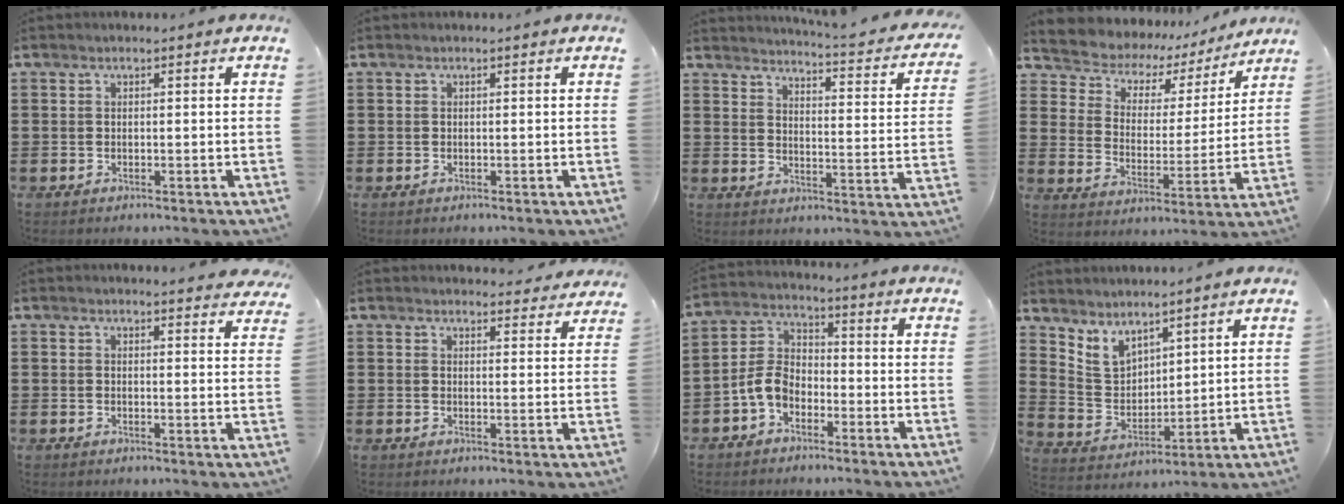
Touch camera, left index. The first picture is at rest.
{"total": 0.0}
{"total": 3.3, "force": [3.0, -0.4, 1.3], "torque": [-0.029, -0.039, 0.039]}
{"total": 4.5, "force": [3.5, 2.8, 0.2], "torque": [-0.038, -0.029, 0.055]}
{"total": 2.4, "force": [2.3, 0.2, 0.4], "torque": [-0.006, -0.007, 0.043]}
{"total": 3.1, "force": [3.0, 0.5, 0.4], "torque": [-0.009, -0.012, 0.054]}
{"total": 5.8, "force": [-3.4, 3.5, 3.1], "torque": [-0.093, 0.005, -0.078]}
{"total": 4.8, "force": [4.1, 2.5, 0.6], "torque": [-0.037, -0.014, 0.076]}